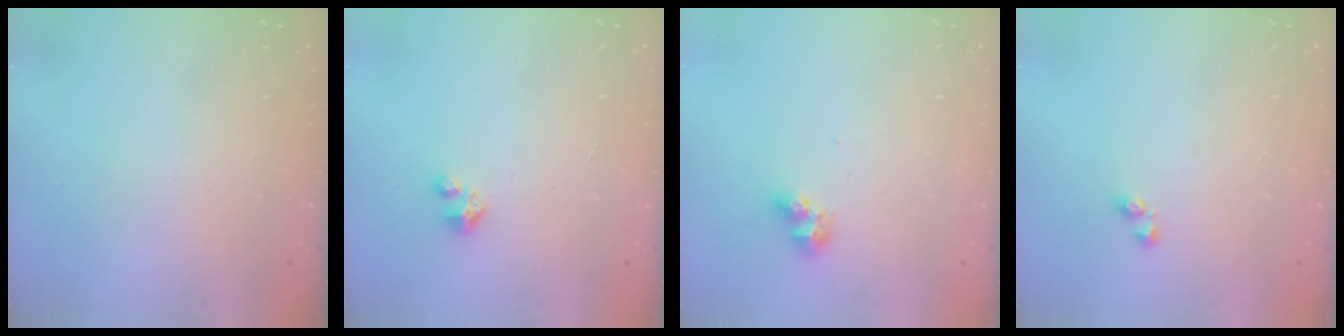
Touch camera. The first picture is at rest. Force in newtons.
{"total": 2.3, "press": 2.3, "slide": 0.3}
{"total": 7.1, "press": 7.1, "slide": 0.8}
{"total": 2.4, "press": 2.1, "slide": 1.2}